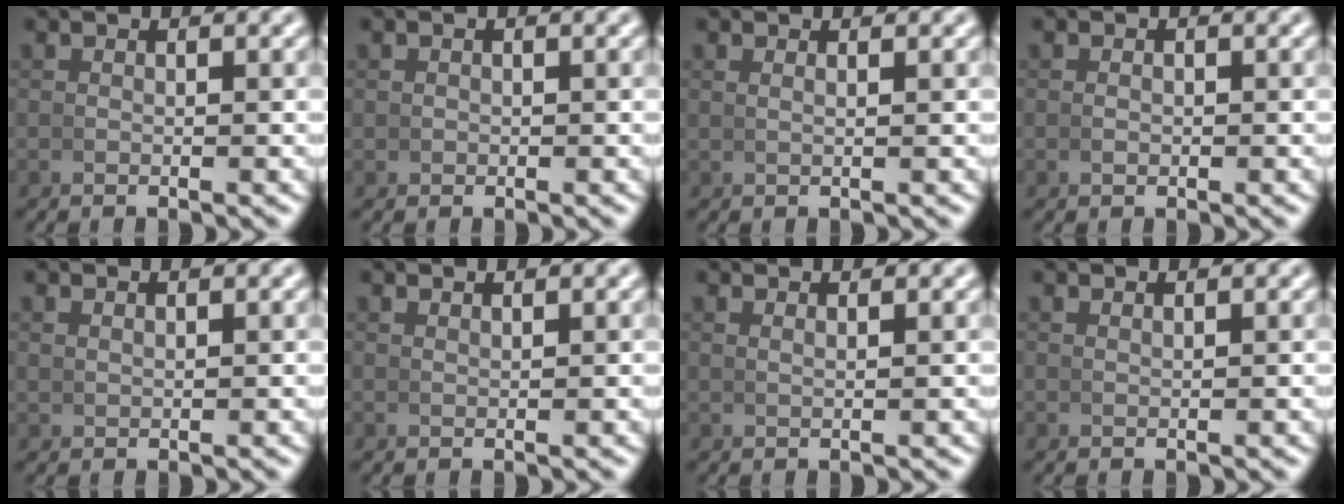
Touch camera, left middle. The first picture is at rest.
{"total": 0.6, "force": [0.1, 0.5, 0.2], "torque": [-0.011, -0.006, 0.006]}
{"total": 0.8, "force": [0.5, -0.4, 0.4], "torque": [-0.007, 0.001, 0.013]}
{"total": 0.5, "force": [0.0, 0.4, 0.4], "torque": [-0.013, -0.006, 0.005]}
{"total": 0.7, "force": [0.7, -0.1, 0.1], "torque": [0.001, 0.002, 0.020]}
{"total": 1.0, "force": [0.9, -0.3, 0.1], "torque": [0.004, 0.002, 0.020]}
{"total": 1.1, "force": [0.9, -0.5, 0.3], "torque": [-0.004, 0.001, 0.020]}
{"total": 0.7, "force": [0.6, -0.3, 0.1], "torque": [0.004, 0.002, 0.014]}